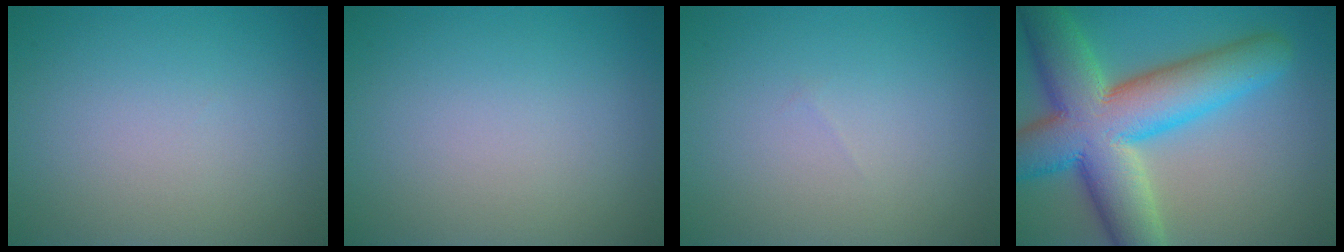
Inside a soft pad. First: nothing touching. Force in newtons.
{"total": 0.0}
{"total": 0.0}
{"total": 13.1, "press": 13.1, "slide": 0.6}